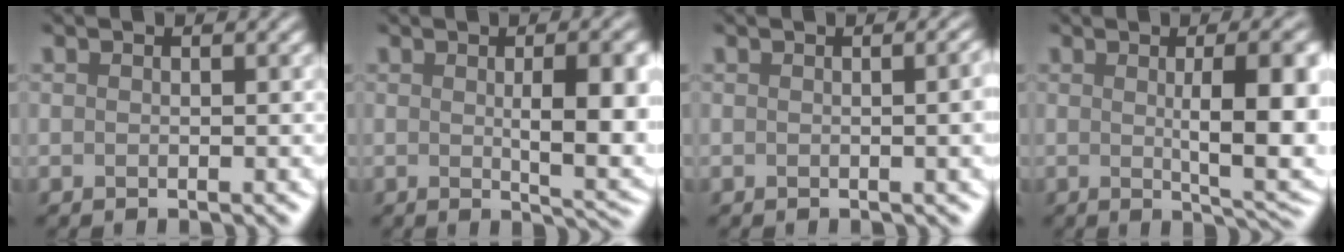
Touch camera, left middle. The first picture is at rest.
{"total": 6.7, "force": [0.0, 1.3, 6.6], "torque": [-0.097, 0.001, 0.018]}
{"total": 4.9, "force": [0.0, 2.3, 4.3], "torque": [-0.019, 0.026, -0.017]}
{"total": 8.4, "force": [0.1, 1.7, 8.2], "torque": [-0.111, 0.001, 0.019]}